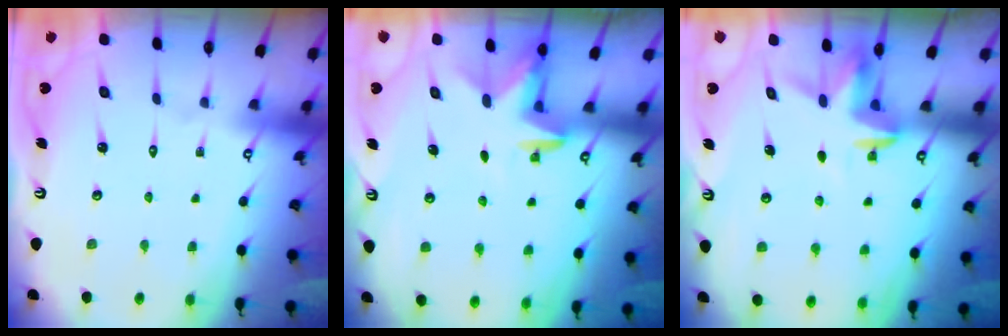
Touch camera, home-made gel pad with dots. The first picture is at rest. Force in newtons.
{"total": 3.2, "press": 3.1, "slide": 0.8}
{"total": 3.6, "press": 3.6, "slide": 0.2}